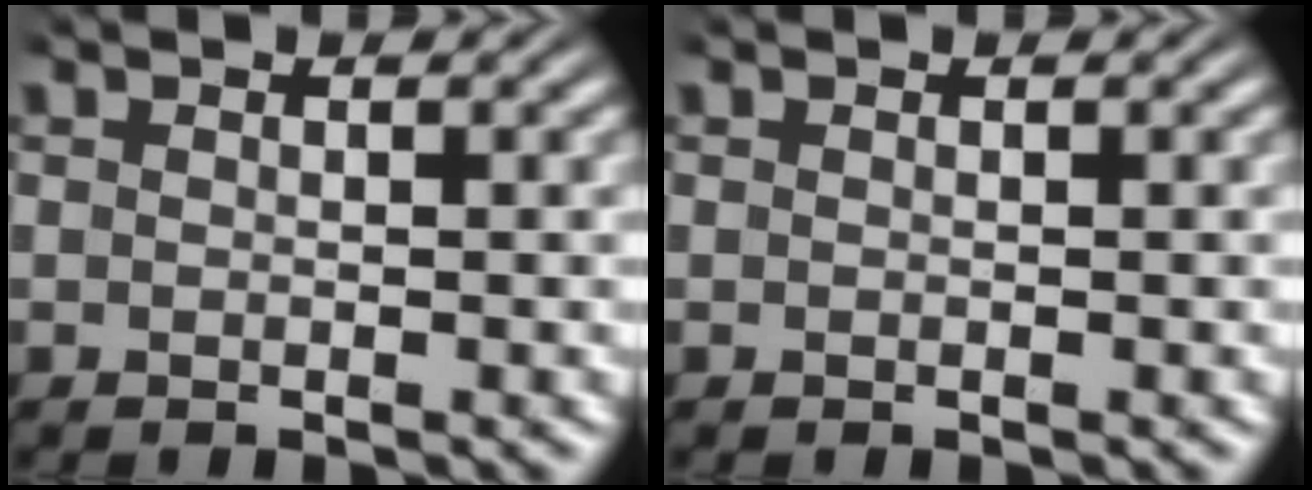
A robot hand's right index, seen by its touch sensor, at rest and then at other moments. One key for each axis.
{"total": 0.0}